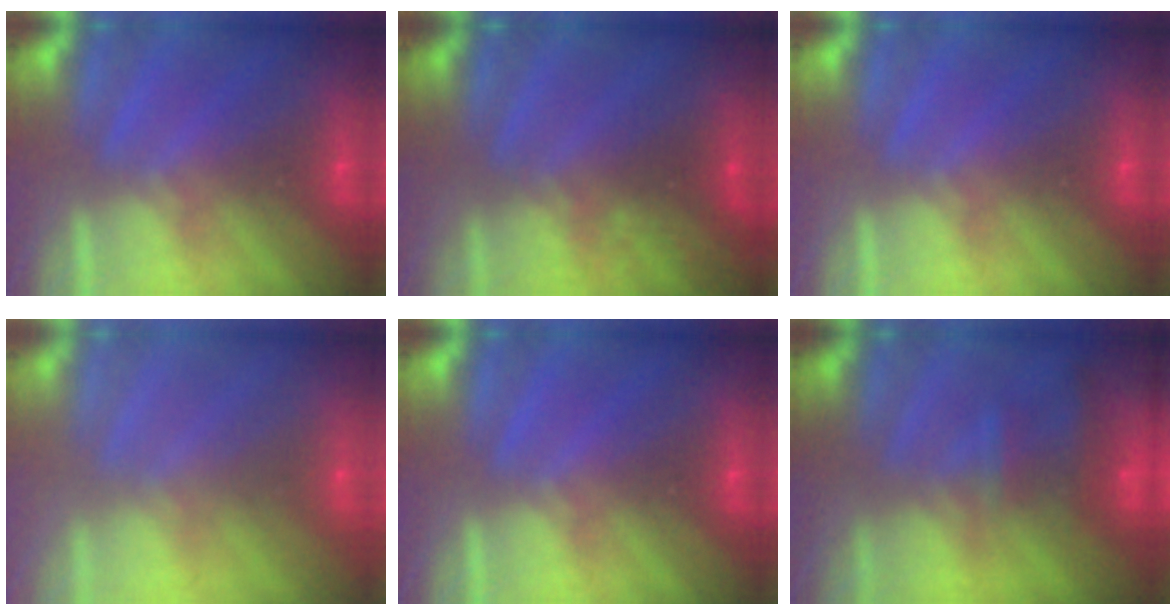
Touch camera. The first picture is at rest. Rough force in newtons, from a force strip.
{"total": 2.6}
{"total": 0.0}
{"total": 8.6}
{"total": 0.0}
{"total": 10.5}